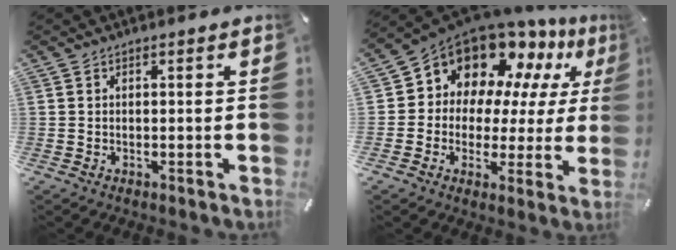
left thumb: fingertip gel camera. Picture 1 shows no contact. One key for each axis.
{"total": 13.6, "fx": 10.7, "fy": 7.9, "fz": 3.2, "tx": -0.085, "ty": -0.094, "tz": 0.198}